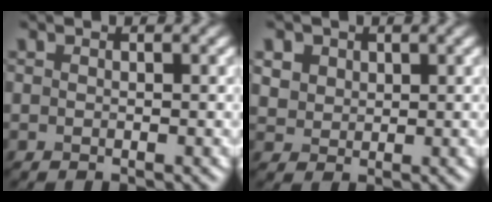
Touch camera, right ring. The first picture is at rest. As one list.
[{"total": 3.8, "force": [2.0, 2.7, 1.6], "torque": [-0.057, 0.007, 0.045]}]